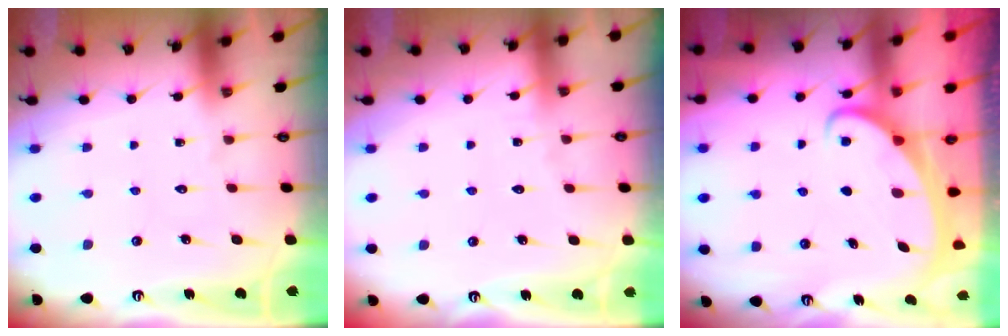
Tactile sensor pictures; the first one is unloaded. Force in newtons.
{"total": 2.7, "press": 2.7, "slide": 0.4}
{"total": 2.3, "press": 2.2, "slide": 0.4}